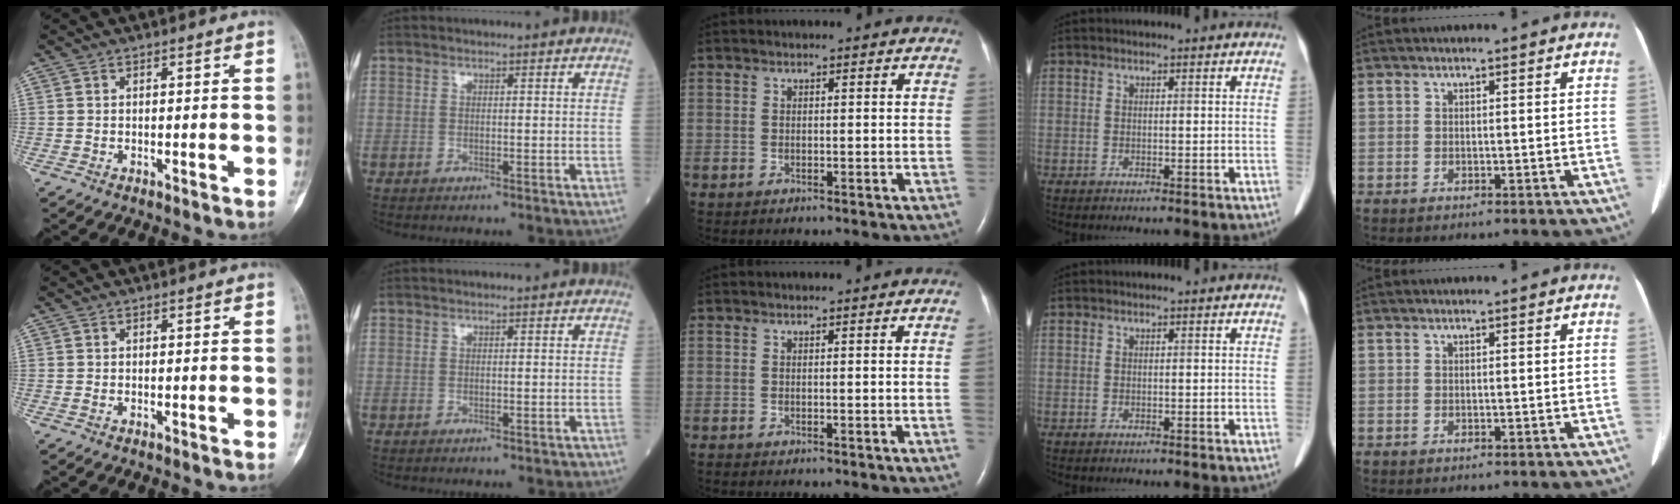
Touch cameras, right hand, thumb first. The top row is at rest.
{"index": {"total": 0.7, "force": [-0.6, 0.2, 0.2], "torque": [-0.004, 0.000, -0.008]}, "middle": {"total": 1.0, "force": [-0.4, -0.5, 0.8], "torque": [-0.002, 0.006, -0.010]}}